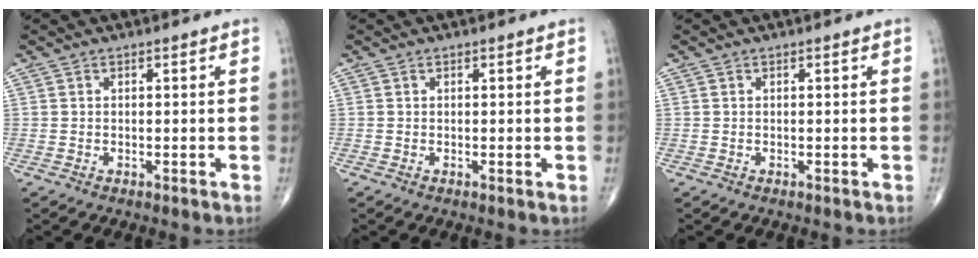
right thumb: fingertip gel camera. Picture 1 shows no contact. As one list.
[{"total": 0.0}, {"total": 0.0}]